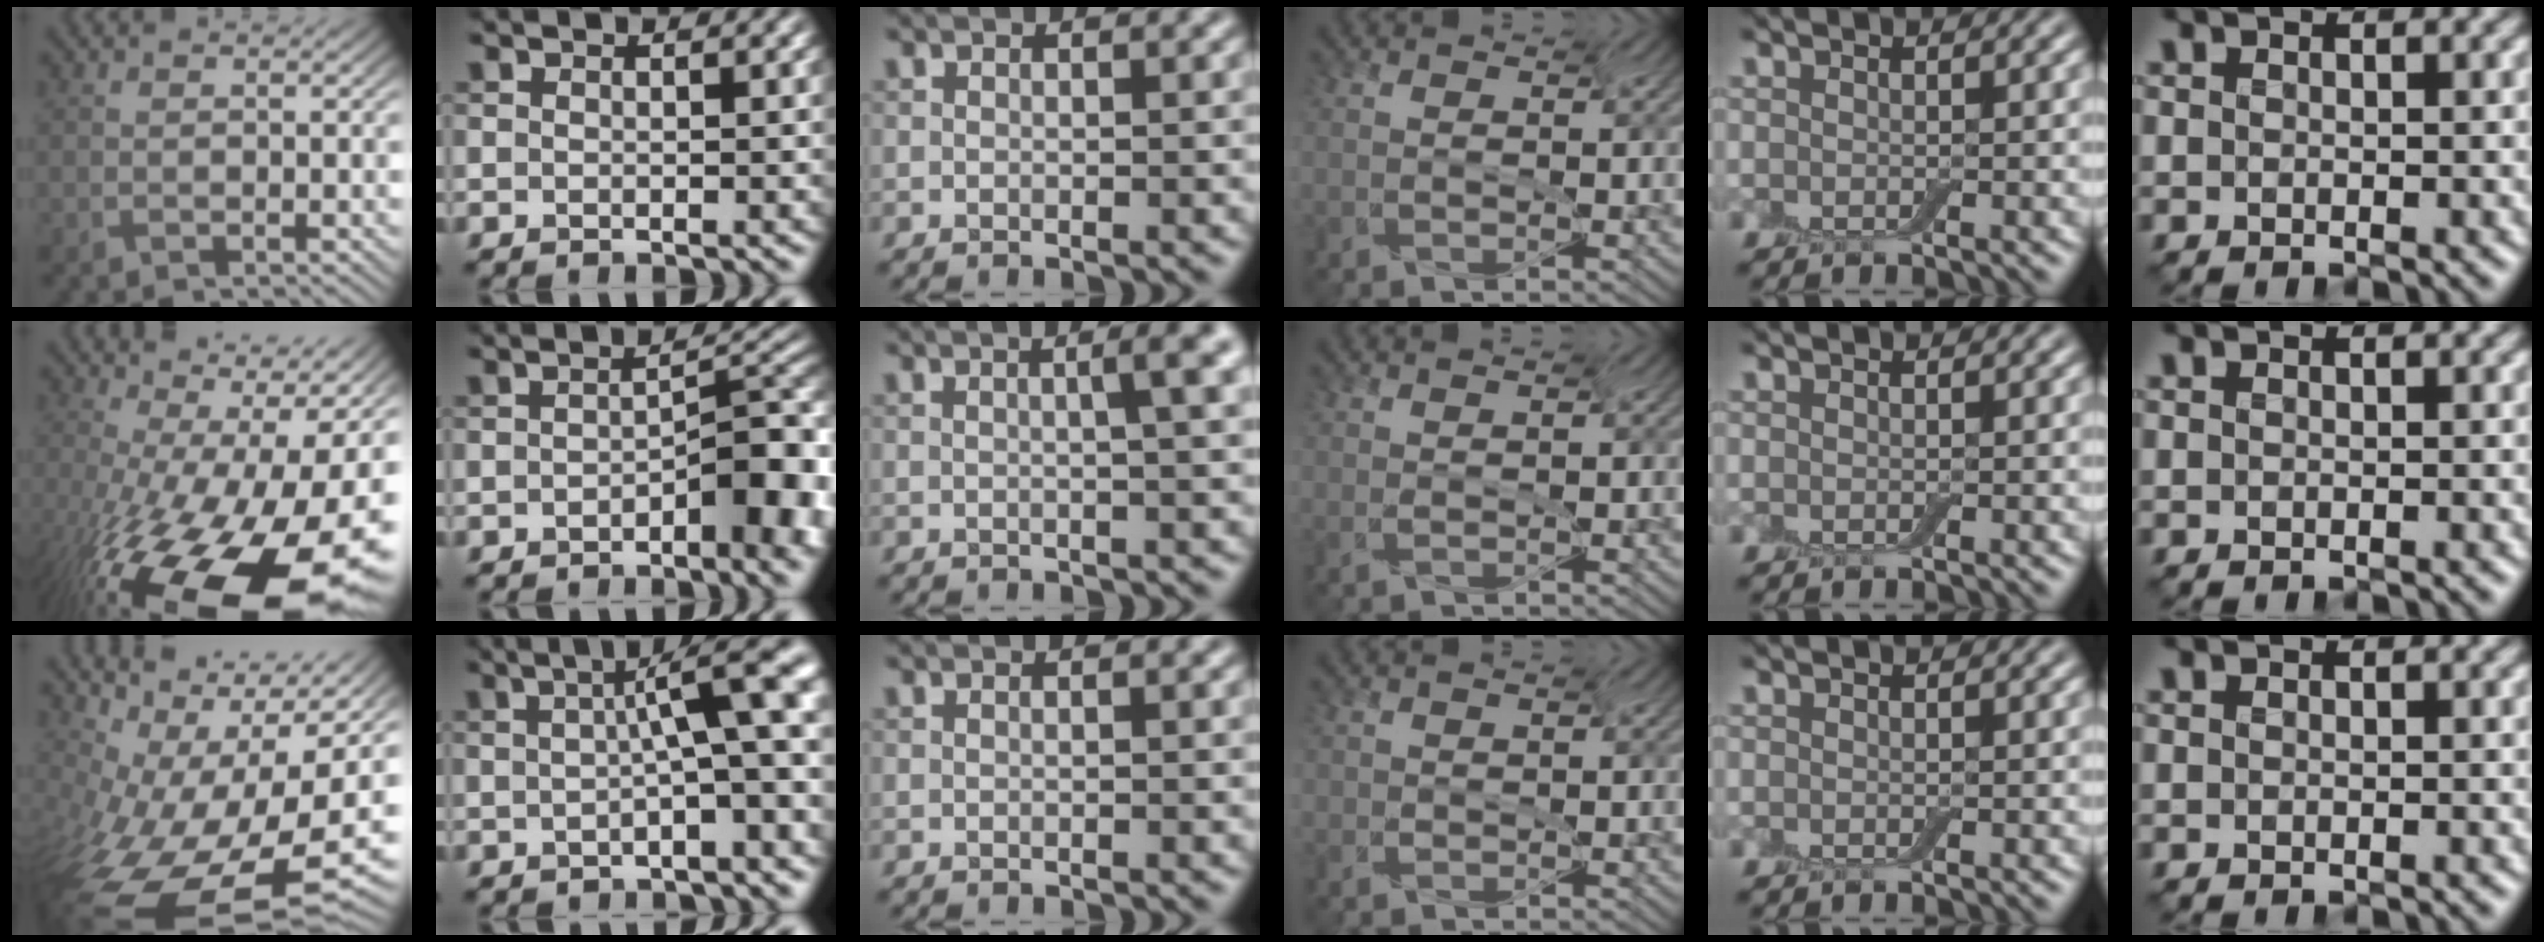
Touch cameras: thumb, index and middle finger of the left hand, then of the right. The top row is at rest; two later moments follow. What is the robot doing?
{"motion": "screw", "object": "jar lid"}